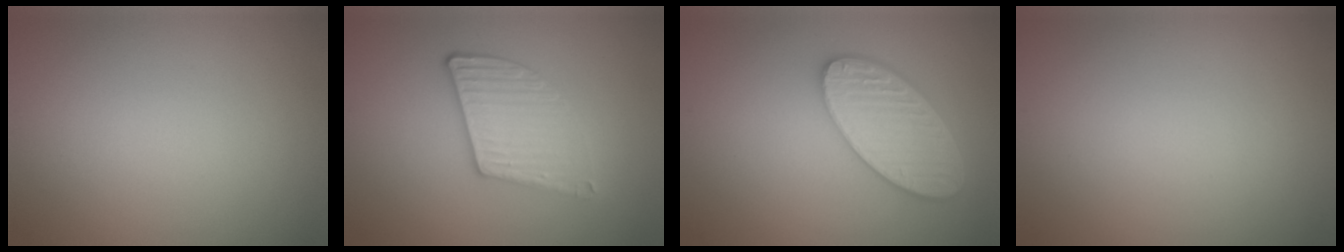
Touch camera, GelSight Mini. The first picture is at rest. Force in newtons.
{"total": 3.7, "press": 3.2, "slide": 2.0}
{"total": 5.1, "press": 4.7, "slide": 2.0}
{"total": 0.0}